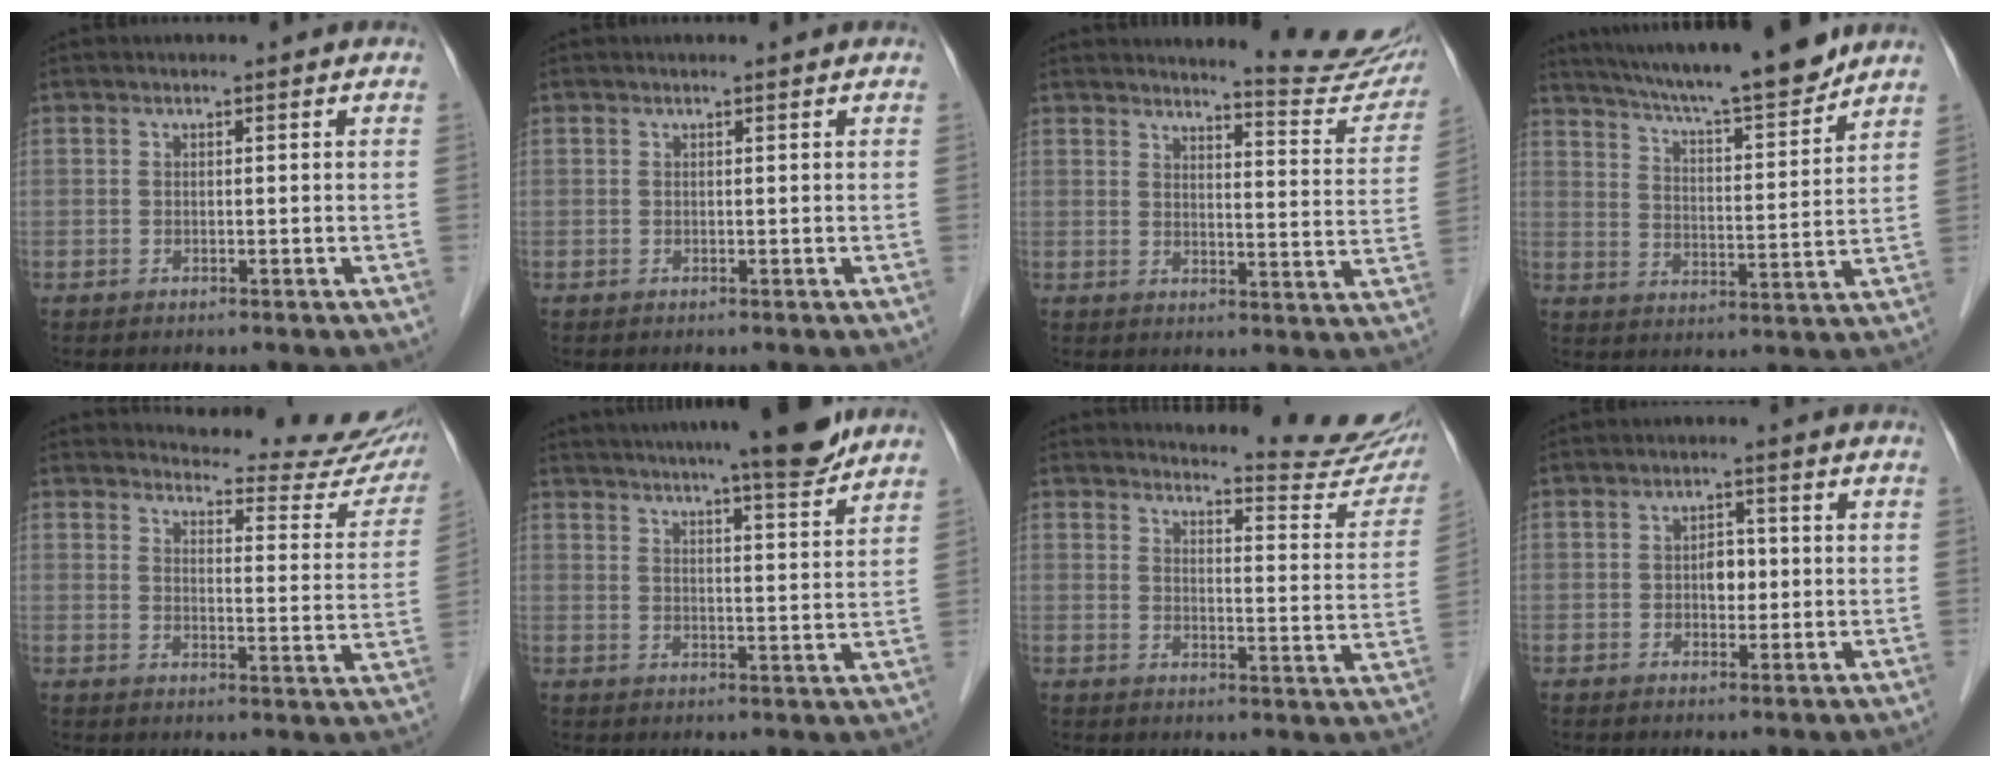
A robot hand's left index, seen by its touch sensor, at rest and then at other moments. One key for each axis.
{"total": 0.6, "fx": 0.5, "fy": -0.1, "fz": 0.3, "tx": -0.008, "ty": 0.002, "tz": 0.011}
{"total": 12.8, "fx": 12.3, "fy": 0.7, "fz": 3.4, "tx": -0.033, "ty": -0.065, "tz": 0.132}
{"total": 18.0, "fx": 15.8, "fy": 0.4, "fz": 8.6, "tx": -0.142, "ty": -0.004, "tz": 0.243}
{"total": 19.0, "fx": 18.2, "fy": 3.5, "fz": 4.0, "tx": -0.028, "ty": -0.084, "tz": 0.193}
{"total": 15.0, "fx": 13.1, "fy": 0.2, "fz": 7.3, "tx": -0.114, "ty": 0.002, "tz": 0.176}
{"total": 16.2, "fx": 15.7, "fy": 1.4, "fz": 3.5, "tx": -0.034, "ty": -0.091, "tz": 0.166}
{"total": 2.9, "fx": -0.2, "fy": 1.9, "fz": 2.2, "tx": -0.032, "ty": 0.007, "tz": -0.001}